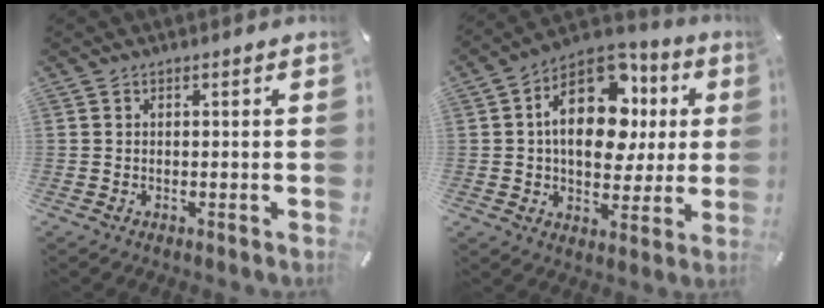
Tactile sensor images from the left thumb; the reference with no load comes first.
{"total": 19.0, "force": [4.2, 12.6, 13.7], "torque": [-0.213, -0.015, 0.075]}